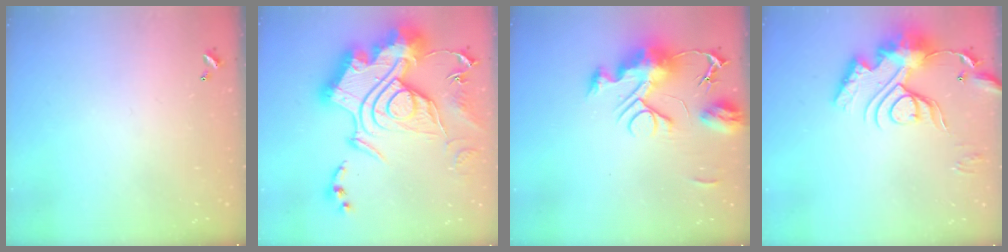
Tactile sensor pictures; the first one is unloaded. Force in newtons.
{"total": 1.1, "press": 1.1, "slide": 0.0}
{"total": 12.6, "press": 12.6, "slide": 1.2}
{"total": 18.4, "press": 18.3, "slide": 1.8}